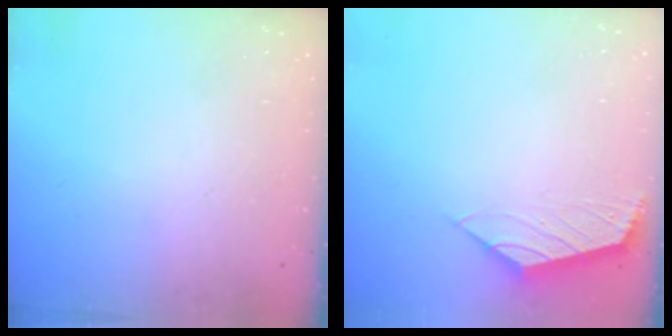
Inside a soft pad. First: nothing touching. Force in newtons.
{"total": 2.1, "press": 2.0, "slide": 0.7}